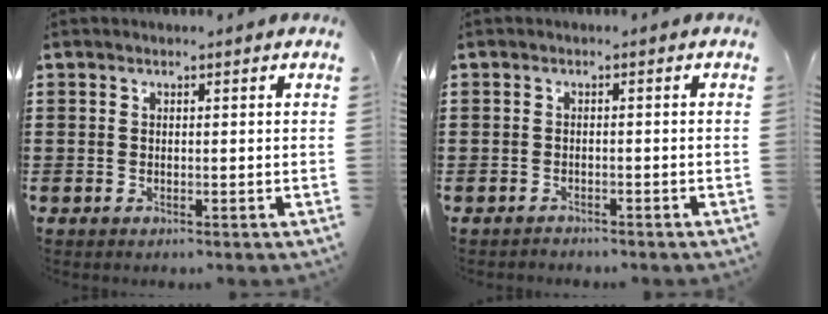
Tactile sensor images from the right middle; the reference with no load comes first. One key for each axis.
{"total": 1.0, "fx": -1.0, "fy": 0.3, "fz": -0.2, "tx": 0.002, "ty": 0.005, "tz": -0.023}